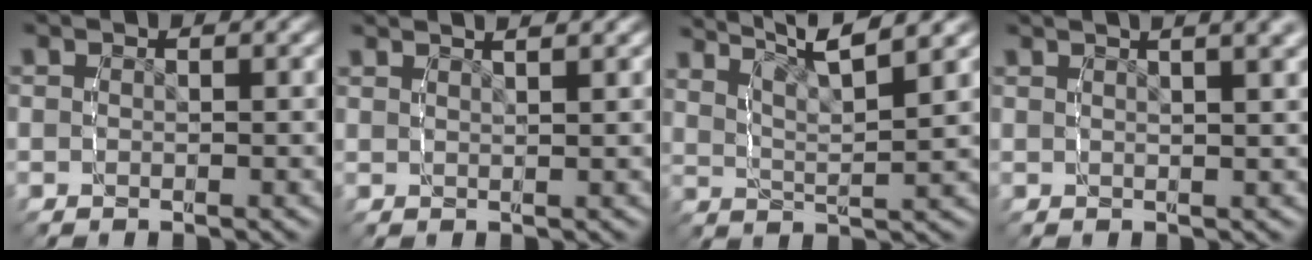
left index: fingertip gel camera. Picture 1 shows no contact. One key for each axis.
{"total": 2.4, "fx": 2.1, "fy": -0.6, "fz": 0.9, "tx": -0.009, "ty": 0.004, "tz": 0.036}
{"total": 7.3, "fx": 5.9, "fy": 1.2, "fz": 4.1, "tx": -0.064, "ty": 0.015, "tz": 0.089}
{"total": 5.0, "fx": 3.2, "fy": 0.7, "fz": 3.7, "tx": -0.037, "ty": 0.022, "tz": 0.044}